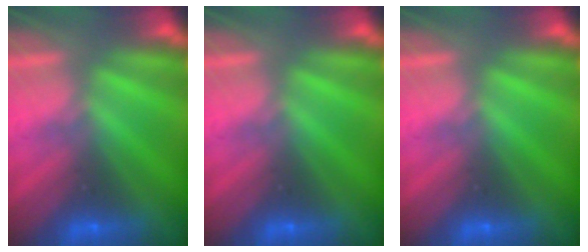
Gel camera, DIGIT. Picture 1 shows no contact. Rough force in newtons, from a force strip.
{"total": 0.0}
{"total": 0.0}